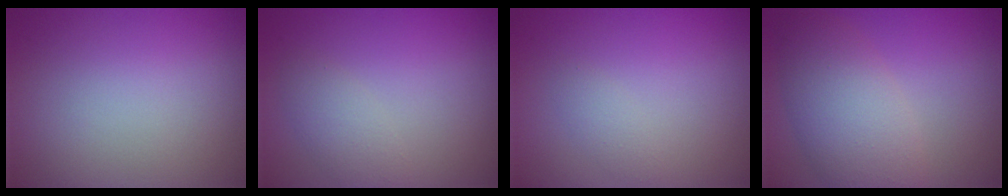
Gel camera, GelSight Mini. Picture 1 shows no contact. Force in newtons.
{"total": 2.0, "press": 2.0, "slide": 0.2}
{"total": 1.0, "press": 1.0, "slide": 0.0}
{"total": 5.9, "press": 5.8, "slide": 0.4}